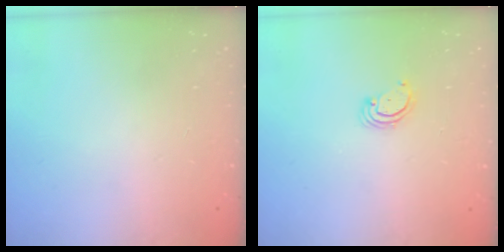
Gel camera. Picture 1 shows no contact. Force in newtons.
{"total": 2.3, "press": 2.3, "slide": 0.2}